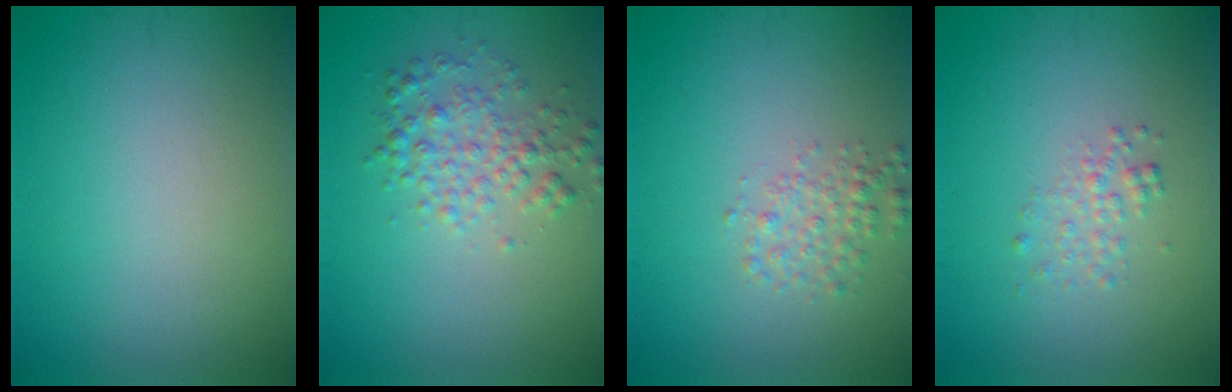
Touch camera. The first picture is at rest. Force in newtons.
{"total": 3.0, "press": 3.0, "slide": 0.0}
{"total": 2.0, "press": 2.0, "slide": 0.1}
{"total": 1.4, "press": 1.4, "slide": 0.1}